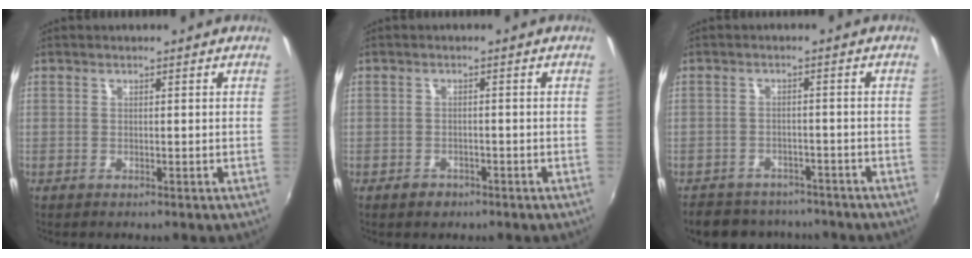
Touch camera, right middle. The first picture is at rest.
{"total": 2.1, "force": [-1.3, 1.5, 0.4], "torque": [-0.011, 0.000, -0.019]}
{"total": 11.0, "force": [-9.4, 4.9, 3.1], "torque": [-0.076, 0.006, -0.131]}